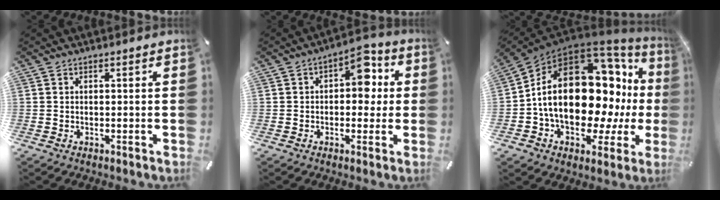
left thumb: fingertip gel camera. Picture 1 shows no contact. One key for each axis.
{"total": 8.5, "fx": 1.6, "fy": 5.6, "fz": 6.2, "tx": -0.067, "ty": -0.008, "tz": 0.019}
{"total": 26.0, "fx": 1.4, "fy": 16.2, "fz": 20.3, "tx": -0.365, "ty": -0.026, "tz": 0.039}